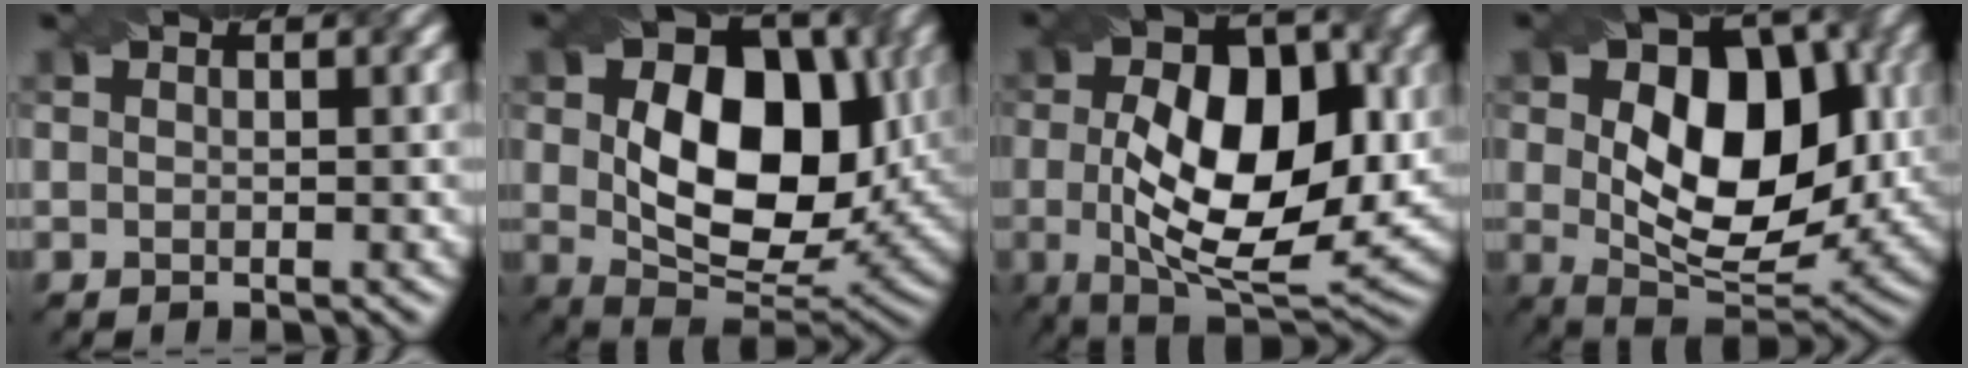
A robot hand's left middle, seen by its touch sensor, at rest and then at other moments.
{"total": 11.9, "force": [0.8, 7.7, 9.0], "torque": [-0.149, 0.006, 0.030]}
{"total": 10.5, "force": [-1.0, 5.3, 9.1], "torque": [-0.141, 0.014, -0.010]}
{"total": 11.3, "force": [0.7, 6.9, 8.9], "torque": [-0.145, 0.007, 0.024]}